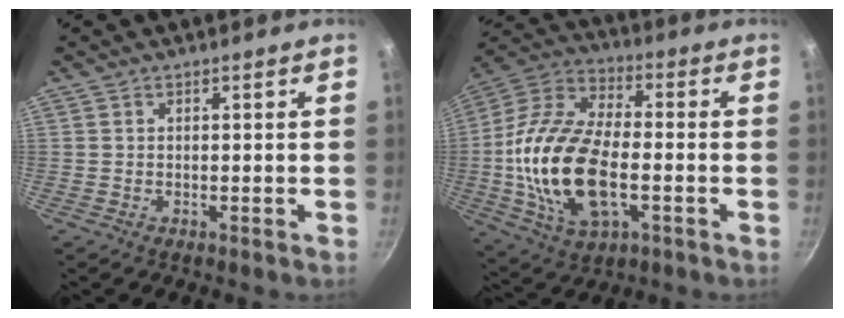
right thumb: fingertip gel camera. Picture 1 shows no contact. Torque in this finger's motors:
{"motor_torque": [-0.34, 1.55, 2.03, -0.74, 0.62]}